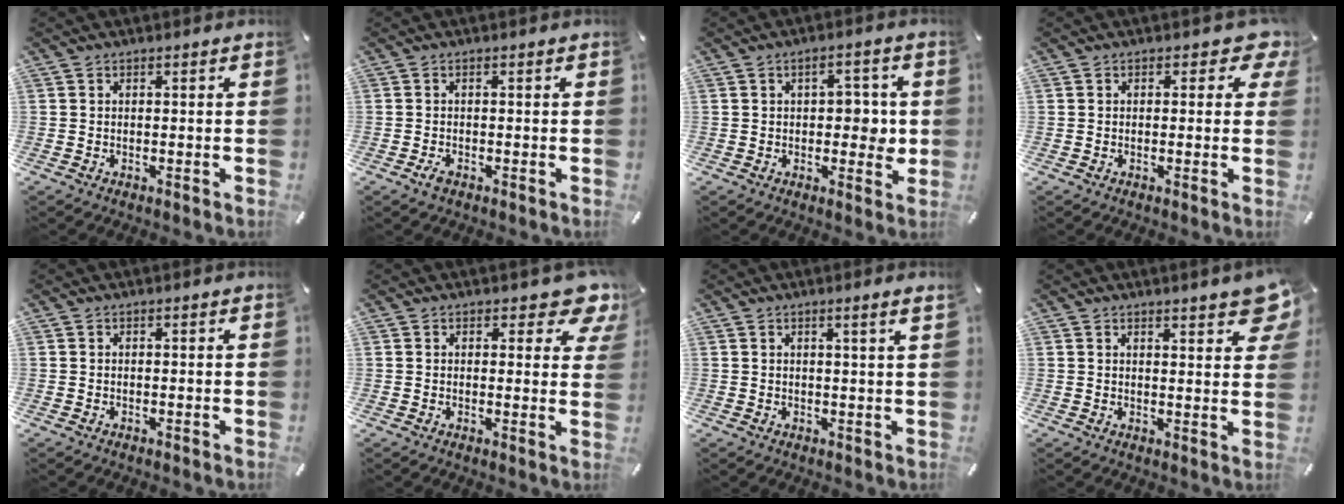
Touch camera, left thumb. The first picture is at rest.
{"total": 1.5, "force": [-0.7, 0.7, 1.2], "torque": [-0.030, -0.001, -0.016]}
{"total": 6.5, "force": [0.4, 3.8, 5.2], "torque": [-0.059, -0.003, -0.003]}
{"total": 4.4, "force": [1.6, 2.7, 3.1], "torque": [-0.025, -0.003, 0.021]}
{"total": 0.0}
{"total": 6.5, "force": [4.3, 3.1, 3.7], "torque": [-0.029, -0.029, 0.069]}
{"total": 2.4, "force": [1.3, -0.2, 2.1], "torque": [-0.039, -0.003, 0.021]}
{"total": 6.3, "force": [4.7, 1.9, 3.7], "torque": [-0.043, -0.031, 0.080]}